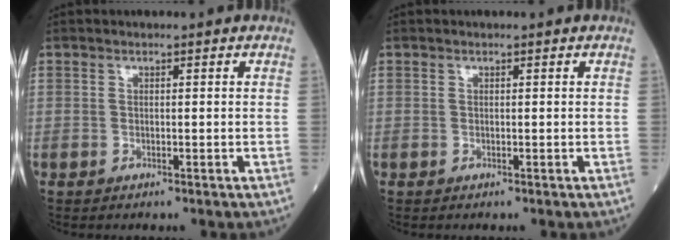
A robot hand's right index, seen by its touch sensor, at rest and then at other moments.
{"total": 0.0}